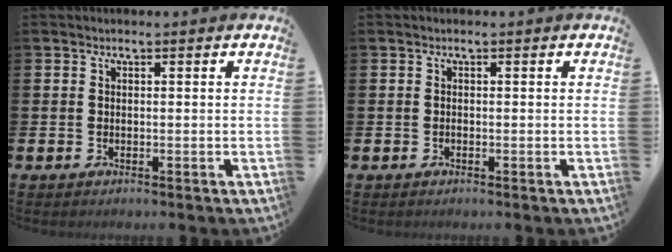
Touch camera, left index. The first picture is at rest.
{"total": 0.0}